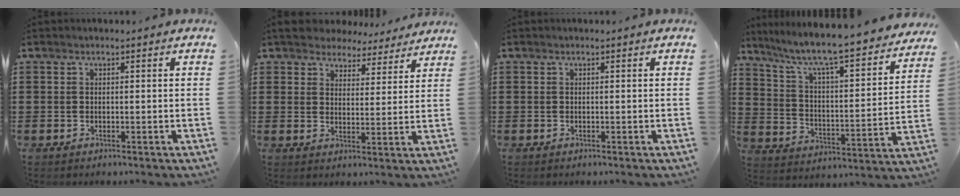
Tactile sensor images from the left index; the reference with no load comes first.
{"total": 4.8, "force": [4.6, 1.4, 0.1], "torque": [-0.027, -0.021, 0.083]}
{"total": 0.0}
{"total": 6.7, "force": [5.6, 0.2, 3.7], "torque": [-0.097, -0.052, 0.085]}